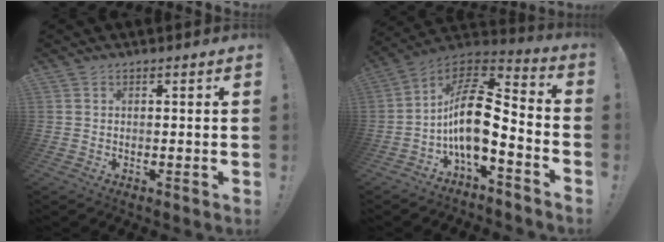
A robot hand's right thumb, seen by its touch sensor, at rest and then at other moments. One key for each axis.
{"total": 16.3, "fx": -1.8, "fy": 7.8, "fz": 14.2, "tx": -0.266, "ty": 0.008, "tz": -0.030}